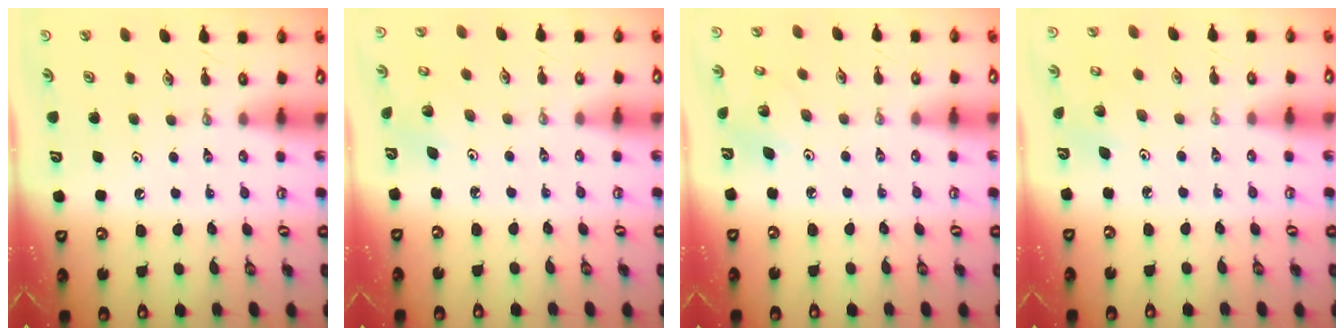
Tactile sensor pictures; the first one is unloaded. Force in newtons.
{"total": 2.2, "press": 2.2, "slide": 0.2}
{"total": 2.9, "press": 2.9, "slide": 0.3}
{"total": 2.2, "press": 2.2, "slide": 0.2}